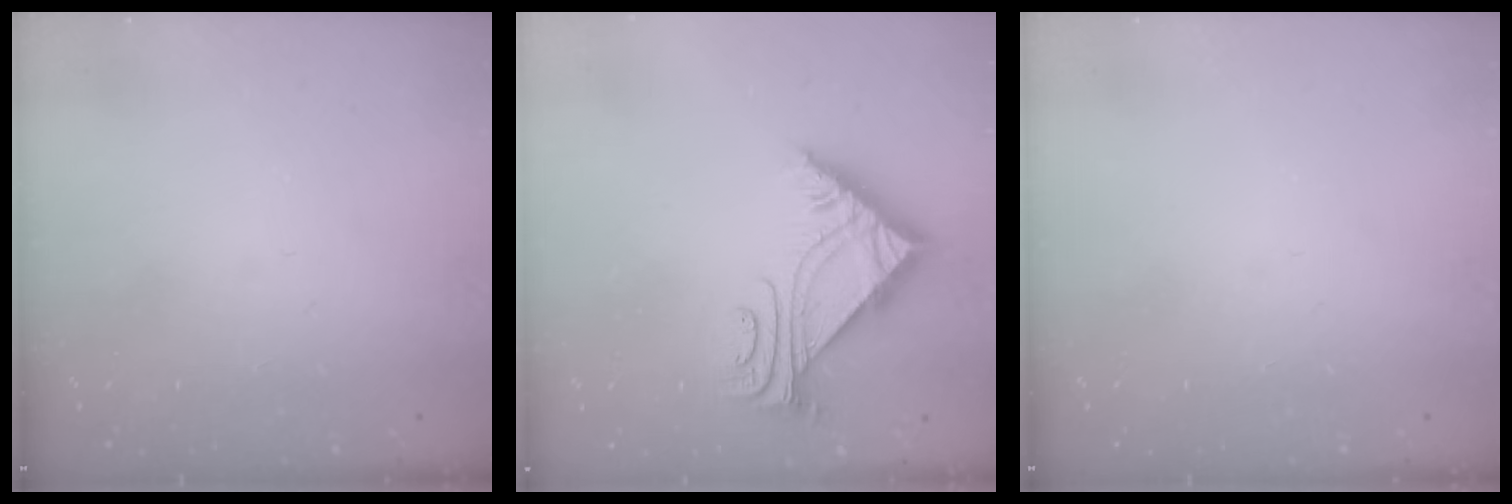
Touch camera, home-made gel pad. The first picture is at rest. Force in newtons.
{"total": 7.0, "press": 6.9, "slide": 0.9}
{"total": 0.0}